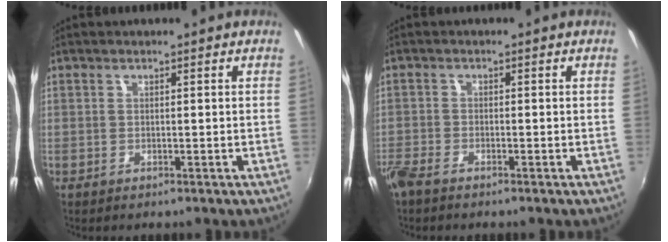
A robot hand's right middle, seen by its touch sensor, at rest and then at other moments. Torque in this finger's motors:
{"motor_torque": [1.11, -1.03, 0.48, 0.21]}